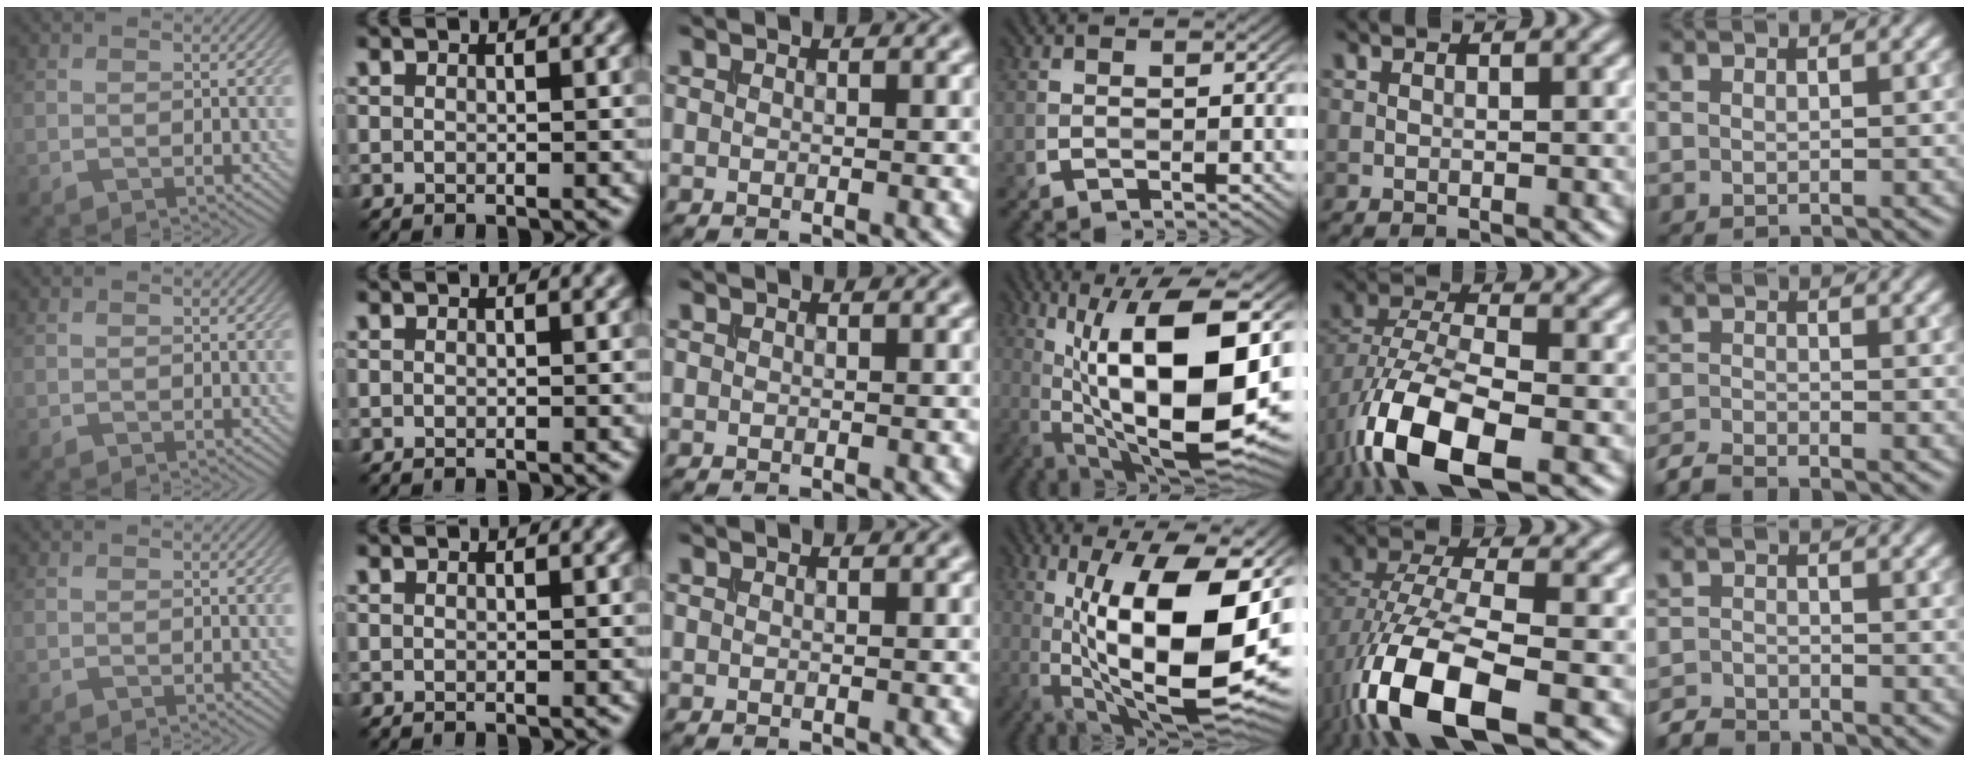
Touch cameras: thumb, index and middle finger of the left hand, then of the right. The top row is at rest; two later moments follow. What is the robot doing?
{"motion": "insert", "object": "bucket"}